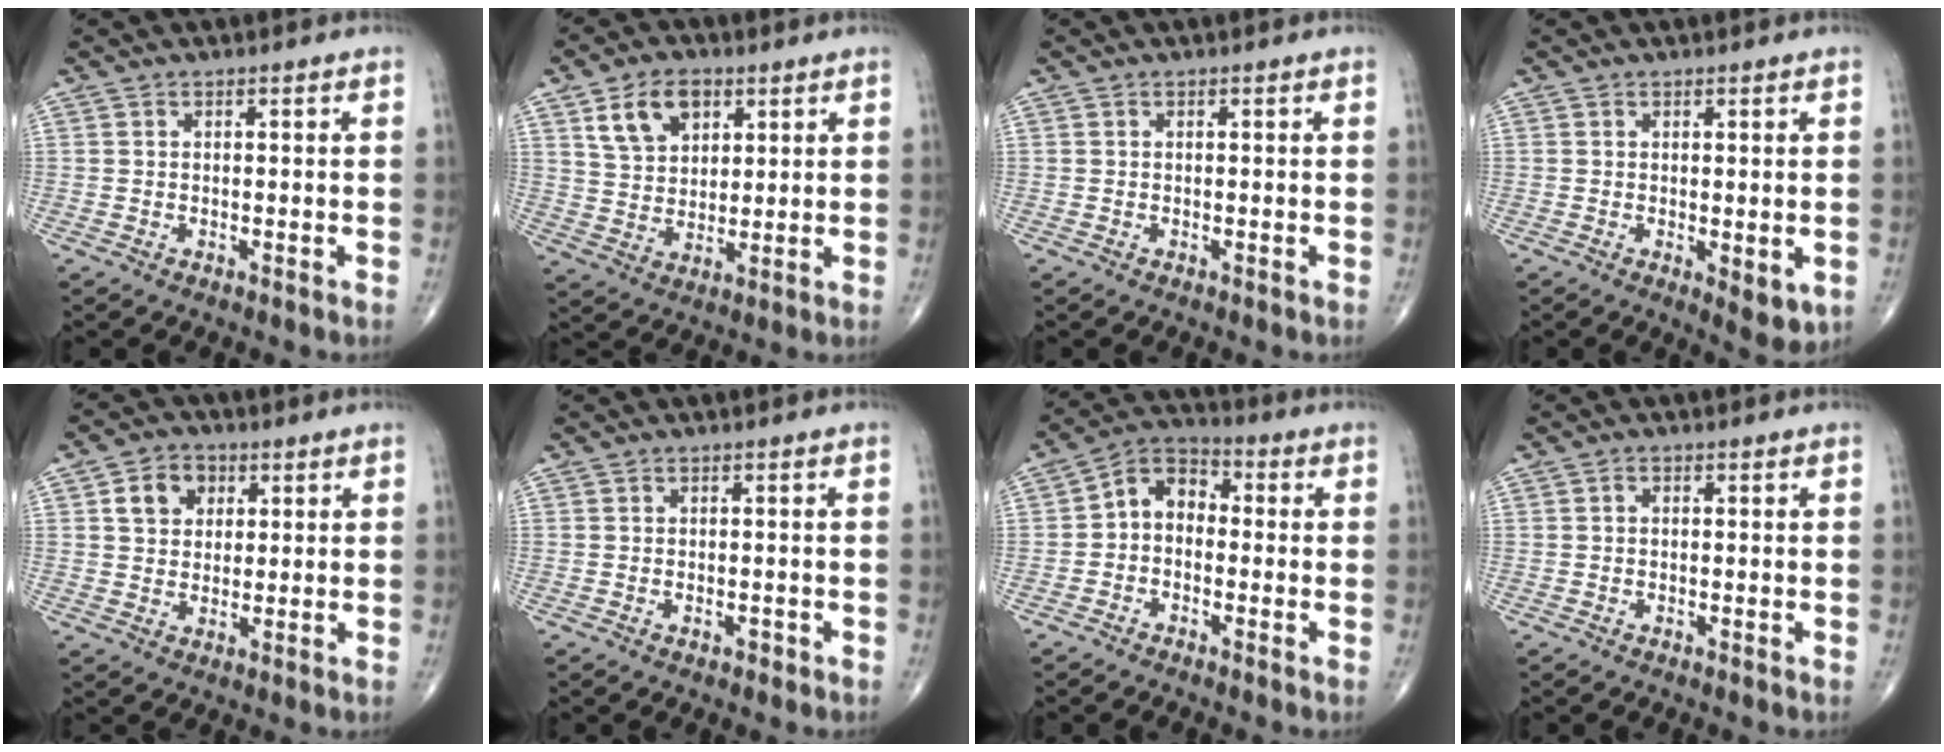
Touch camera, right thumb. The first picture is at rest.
{"total": 9.5, "force": [4.5, 6.3, 5.5], "torque": [-0.074, -0.016, 0.085]}
{"total": 0.0}
{"total": 4.4, "force": [-0.7, 1.8, 4.0], "torque": [-0.047, -0.013, -0.004]}
{"total": 6.5, "force": [2.2, 5.2, 3.2], "torque": [-0.026, -0.001, 0.033]}
{"total": 1.1, "force": [-0.6, 0.6, 0.7], "torque": [-0.012, 0.006, -0.008]}
{"total": 7.3, "force": [-0.6, 5.5, 4.9], "torque": [-0.057, 0.031, -0.032]}
{"total": 0.8, "force": [0.0, 0.6, 0.5], "torque": [-0.007, 0.004, -0.003]}